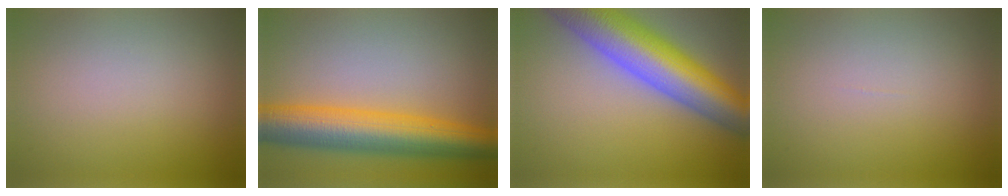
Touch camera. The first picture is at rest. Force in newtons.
{"total": 9.3, "press": 9.3, "slide": 0.2}
{"total": 12.0, "press": 12.0, "slide": 0.8}
{"total": 0.0}